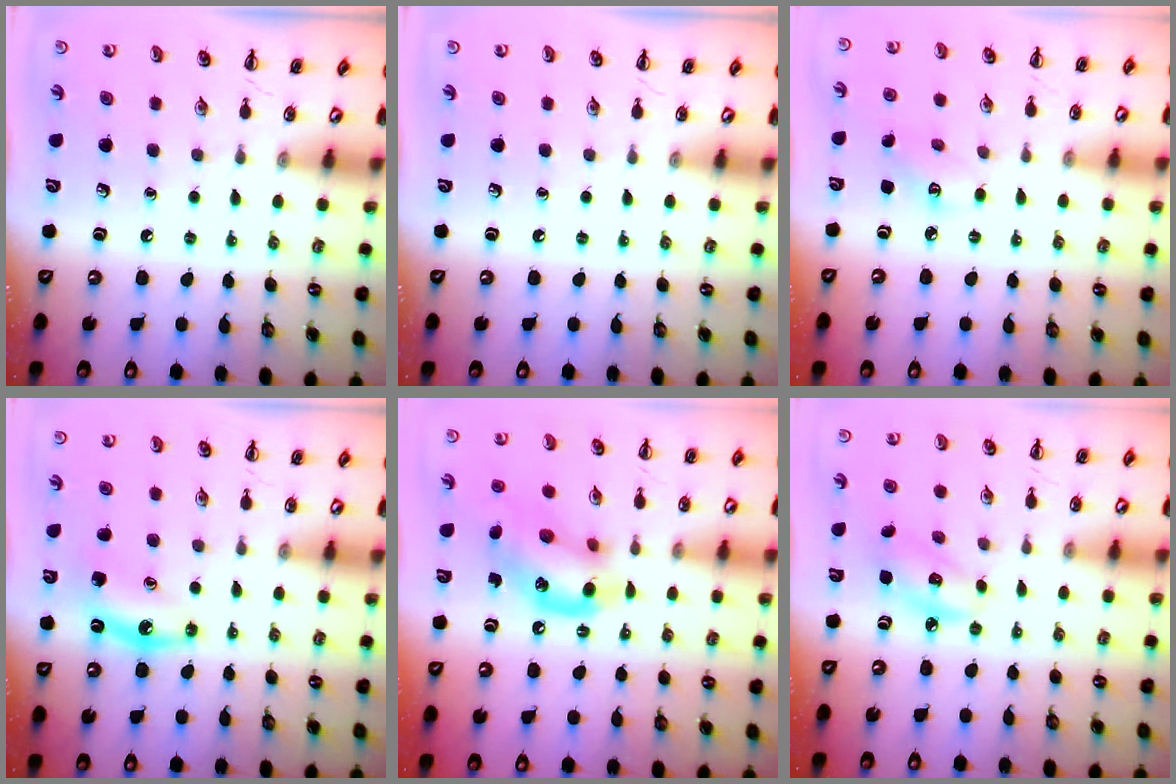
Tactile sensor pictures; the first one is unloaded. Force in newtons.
{"total": 0.0}
{"total": 3.6, "press": 3.5, "slide": 1.1}
{"total": 6.5, "press": 6.2, "slide": 1.9}
{"total": 13.8, "press": 13.8, "slide": 1.4}
{"total": 4.3, "press": 4.3, "slide": 0.5}